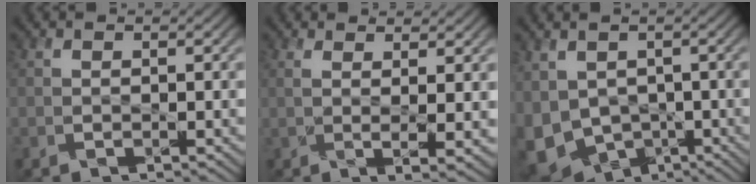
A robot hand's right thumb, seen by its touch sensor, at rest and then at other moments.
{"total": 4.1, "force": [1.4, 0.3, 3.9], "torque": [-0.077, 0.002, 0.026]}
{"total": 9.3, "force": [-2.0, 7.0, 5.8], "torque": [-0.161, -0.028, -0.035]}